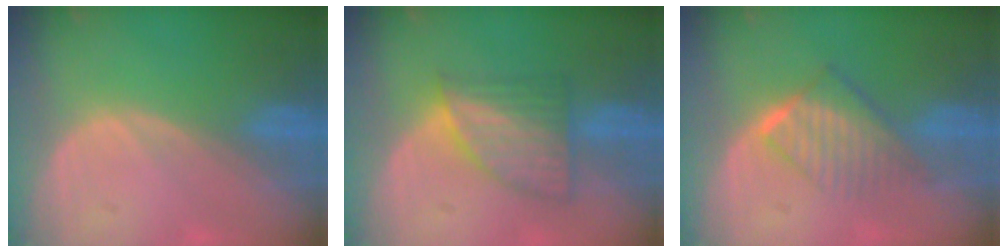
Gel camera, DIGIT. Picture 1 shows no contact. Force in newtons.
{"total": 6.9, "press": 6.5, "slide": 2.5}
{"total": 6.4, "press": 5.7, "slide": 2.9}